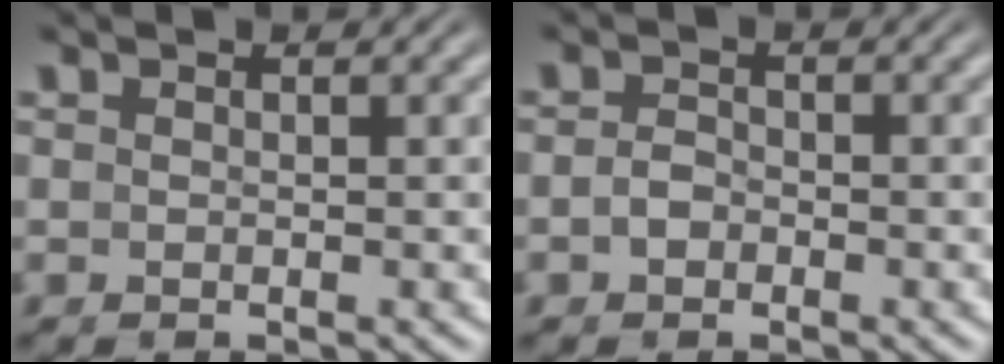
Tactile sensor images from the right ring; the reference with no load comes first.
{"total": 1.1, "force": [-0.7, 0.7, 0.4], "torque": [-0.015, -0.007, -0.010]}